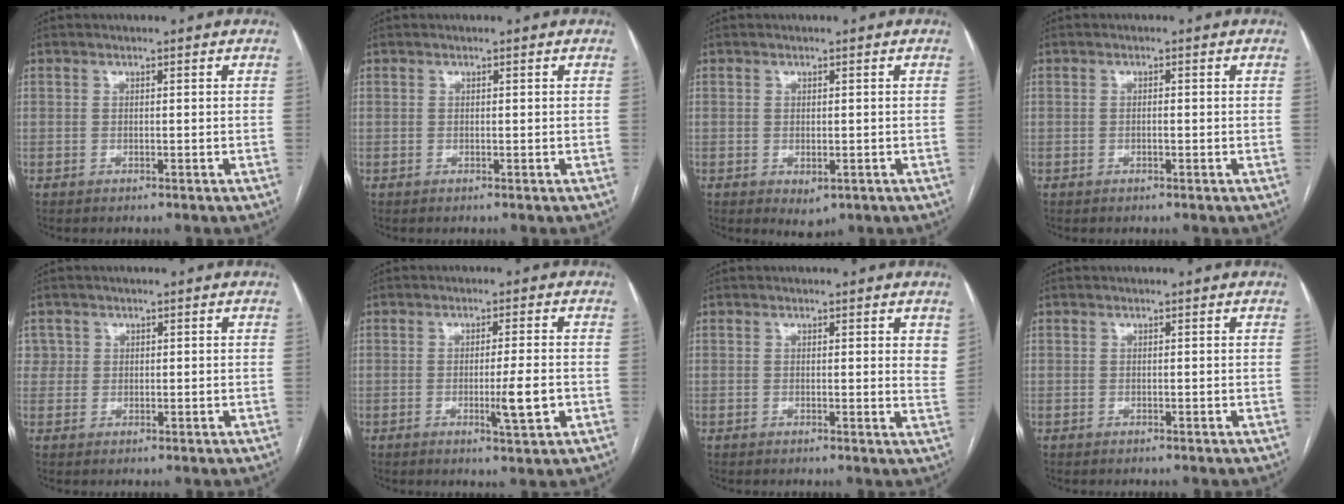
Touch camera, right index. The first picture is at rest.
{"total": 0.0}
{"total": 2.4, "force": [-0.8, 1.5, 1.8], "torque": [-0.021, -0.005, 0.000]}
{"total": 0.8, "force": [-0.2, 0.2, 0.8], "torque": [-0.015, 0.001, -0.003]}
{"total": 2.2, "force": [0.8, 2.1, -0.1], "torque": [0.015, 0.003, 0.008]}
{"total": 5.4, "force": [-1.4, 0.0, 5.2], "torque": [-0.081, -0.009, -0.019]}
{"total": 3.3, "force": [1.8, 0.8, 2.6], "torque": [-0.026, -0.010, 0.012]}
{"total": 0.0}